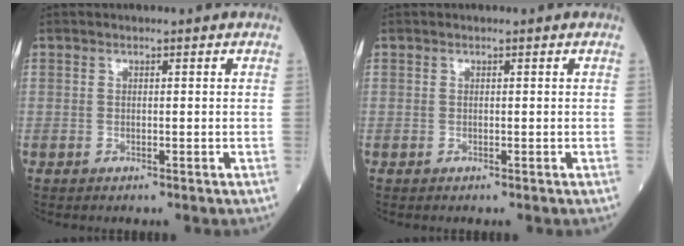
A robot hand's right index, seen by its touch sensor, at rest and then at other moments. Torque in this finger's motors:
{"motor_torque": [0.00, 0.00, 0.00, -0.01]}